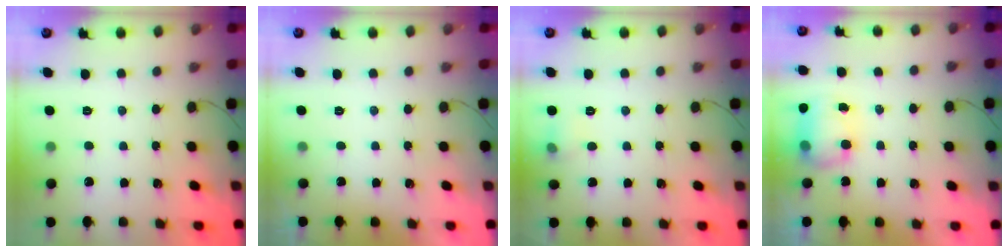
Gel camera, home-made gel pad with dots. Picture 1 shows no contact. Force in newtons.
{"total": 0.0}
{"total": 5.3, "press": 5.1, "slide": 1.5}
{"total": 7.8, "press": 7.8, "slide": 0.6}